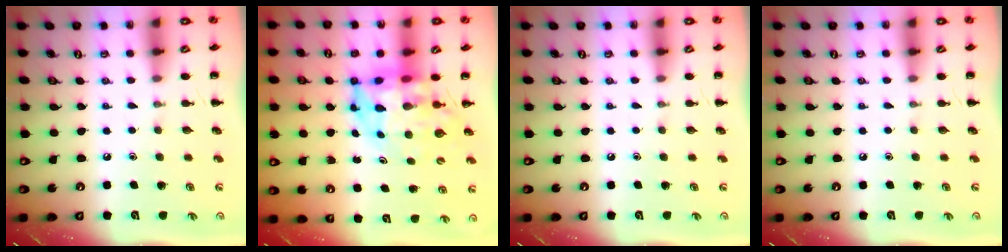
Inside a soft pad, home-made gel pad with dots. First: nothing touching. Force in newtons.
{"total": 7.2, "press": 6.9, "slide": 2.0}
{"total": 0.0}
{"total": 0.0}